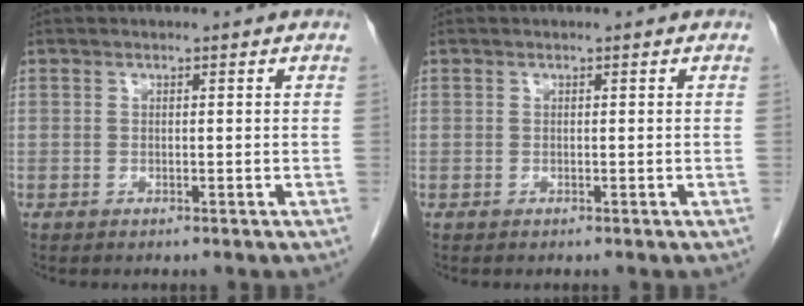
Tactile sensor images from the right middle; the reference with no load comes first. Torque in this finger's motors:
{"motor_torque": [0.00, 0.00, 0.00, 0.00]}